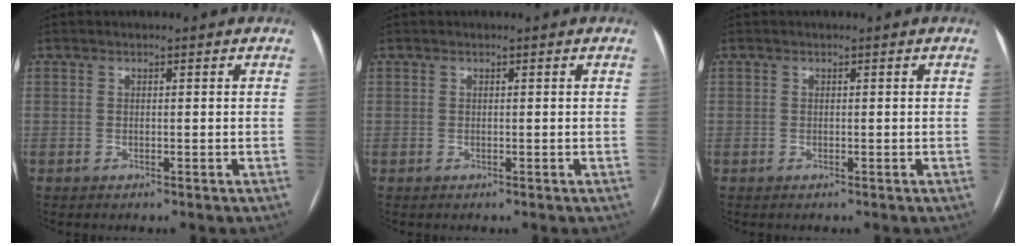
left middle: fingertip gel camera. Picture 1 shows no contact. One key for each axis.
{"total": 0.0}
{"total": 0.0}